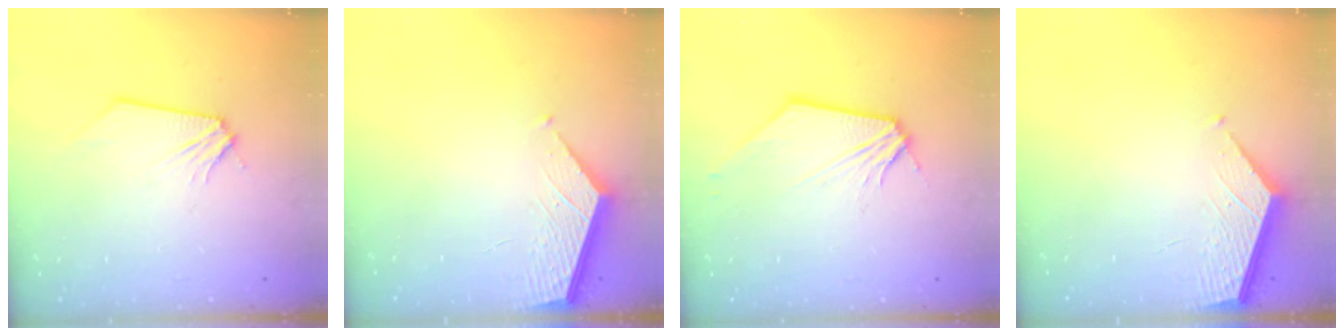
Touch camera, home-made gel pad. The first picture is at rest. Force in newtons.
{"total": 2.1, "press": 2.1, "slide": 0.2}
{"total": 1.8, "press": 1.8, "slide": 0.3}
{"total": 2.1, "press": 2.1, "slide": 0.2}